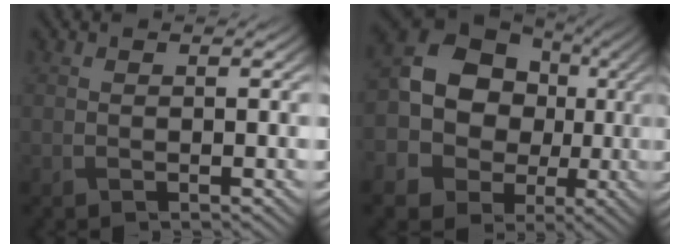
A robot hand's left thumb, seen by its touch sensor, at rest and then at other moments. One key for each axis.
{"total": 16.1, "fx": 0.2, "fy": 13.9, "fz": 8.2, "tx": -0.197, "ty": 0.004, "tz": -0.010}